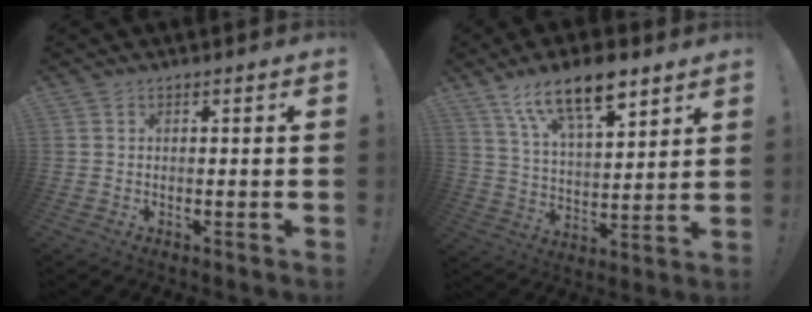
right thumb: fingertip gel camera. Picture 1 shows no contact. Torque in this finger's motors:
{"motor_torque": [0.31, 0.88, 0.57, 0.13, 0.16]}